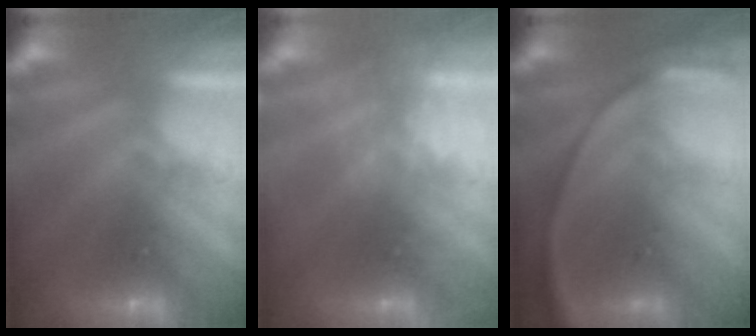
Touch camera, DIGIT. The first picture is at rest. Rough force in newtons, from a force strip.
{"total": 2.2}
{"total": 2.7}